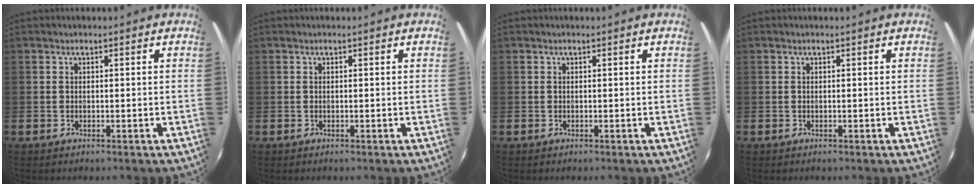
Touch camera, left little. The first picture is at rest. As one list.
[{"total": 0.0}, {"total": 0.0}, {"total": 0.0}]